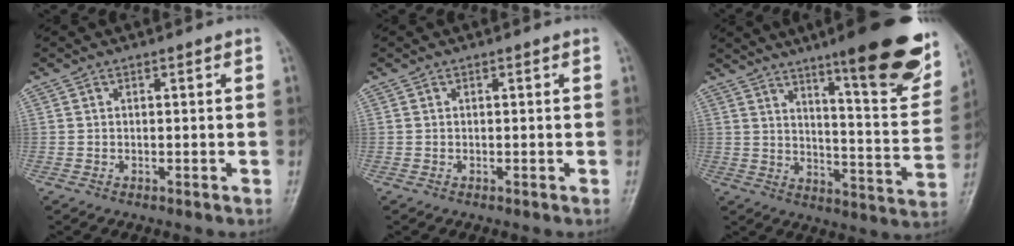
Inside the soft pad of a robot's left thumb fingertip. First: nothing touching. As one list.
[{"total": 0.0}, {"total": 21.9, "force": [13.9, 3.9, 16.5], "torque": [-0.193, -0.071, 0.199]}]